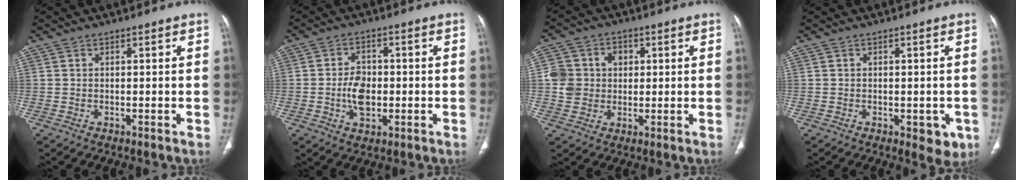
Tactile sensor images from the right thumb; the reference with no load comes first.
{"total": 6.7, "force": [-1.0, 4.5, 4.9], "torque": [-0.069, 0.006, -0.017]}
{"total": 8.5, "force": [0.9, 7.8, 3.2], "torque": [-0.034, 0.012, 0.015]}
{"total": 4.5, "force": [-1.5, 2.5, 3.4], "torque": [-0.017, -0.002, -0.013]}